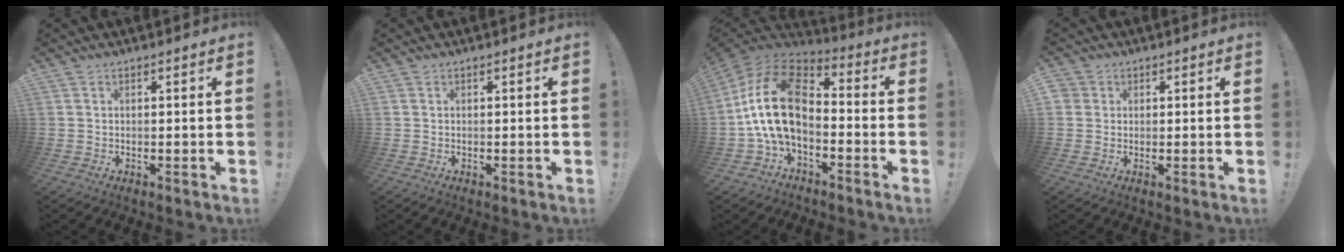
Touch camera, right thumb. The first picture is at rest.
{"total": 0.0}
{"total": 18.8, "force": [-0.3, 11.3, 15.0], "torque": [-0.286, 0.021, 0.001]}
{"total": 2.3, "force": [0.6, 2.1, 0.7], "torque": [-0.011, 0.001, 0.010]}